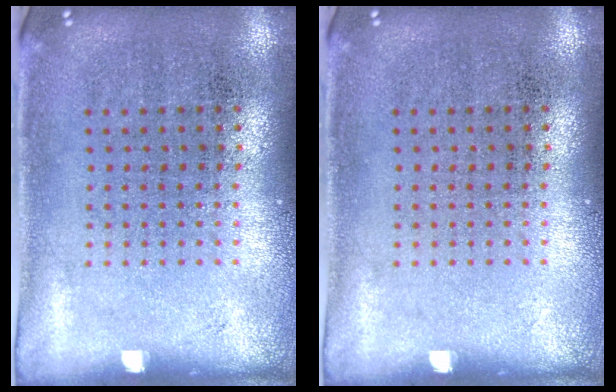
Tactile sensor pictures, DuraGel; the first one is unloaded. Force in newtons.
{"total": 0.0}